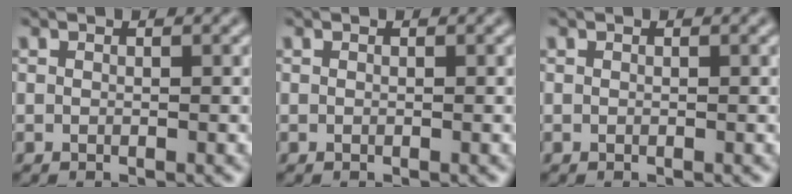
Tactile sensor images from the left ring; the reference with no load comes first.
{"total": 0.0}
{"total": 0.0}